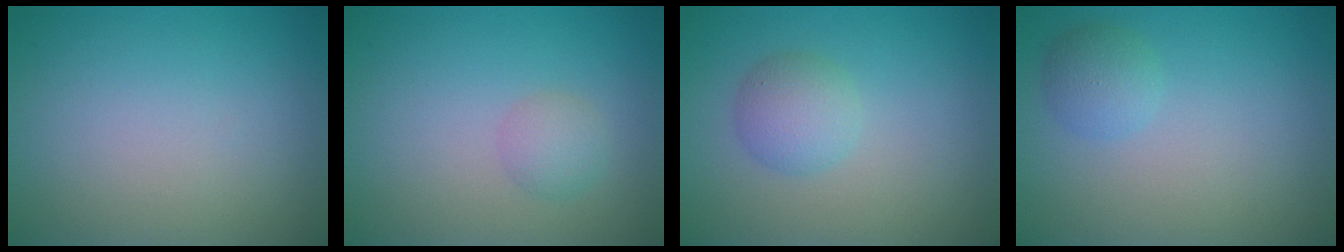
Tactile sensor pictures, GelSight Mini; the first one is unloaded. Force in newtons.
{"total": 1.6, "press": 1.6, "slide": 0.0}
{"total": 2.6, "press": 2.6, "slide": 0.1}
{"total": 1.8, "press": 1.8, "slide": 0.1}